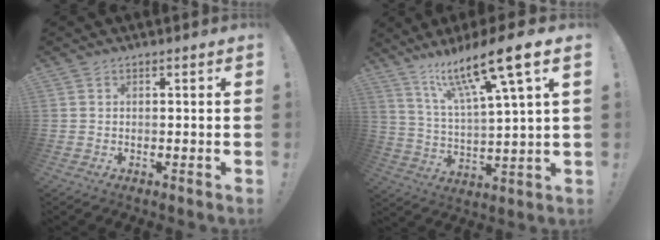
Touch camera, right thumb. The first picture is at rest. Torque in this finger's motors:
{"motor_torque": [1.62, 1.80, 0.75, 0.87, 0.08]}